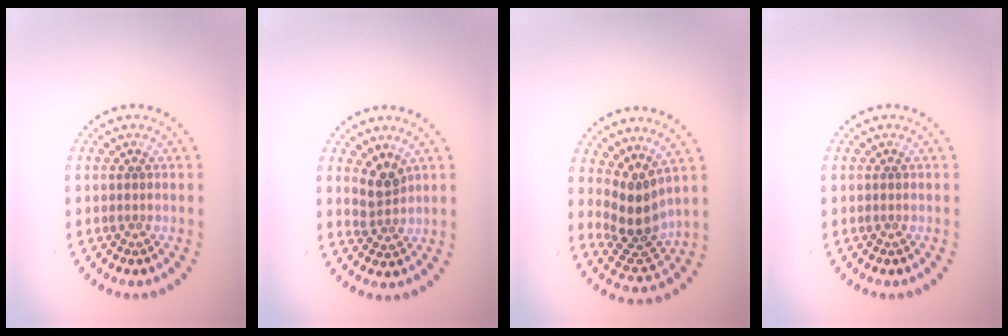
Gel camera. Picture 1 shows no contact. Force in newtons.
{"total": 2.3, "press": 1.8, "slide": 1.5}
{"total": 3.8, "press": 2.9, "slide": 2.5}
{"total": 0.0}